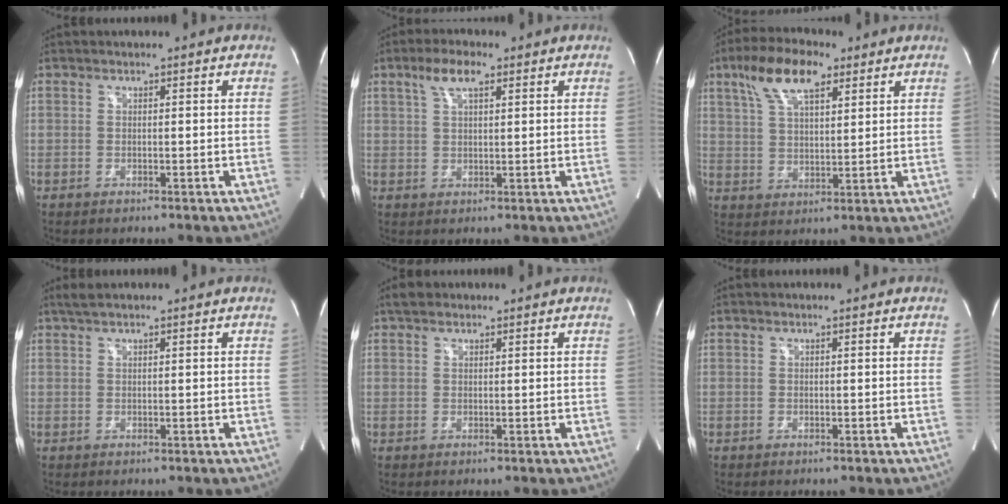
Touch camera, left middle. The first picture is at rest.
{"total": 4.8, "force": [2.7, 1.4, 3.7], "torque": [-0.079, 0.016, 0.053]}
{"total": 10.6, "force": [6.0, 3.7, 7.8], "torque": [-0.155, 0.023, 0.113]}
{"total": 1.8, "force": [1.4, 0.1, 1.1], "torque": [-0.025, 0.017, 0.028]}
{"total": 2.1, "force": [1.5, 1.1, 0.8], "torque": [-0.017, 0.017, 0.024]}
{"total": 0.0}